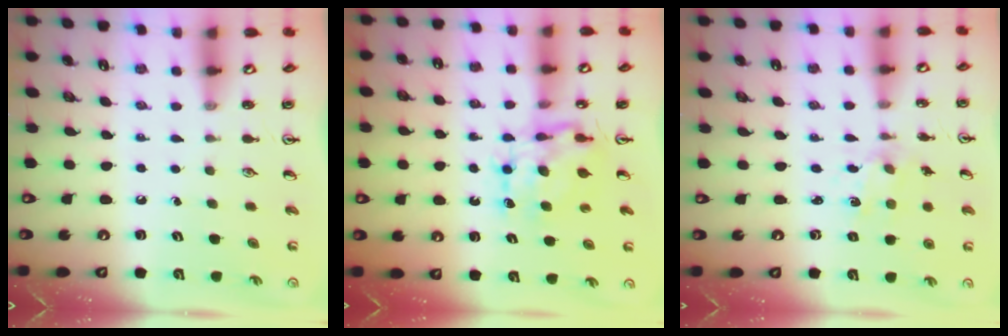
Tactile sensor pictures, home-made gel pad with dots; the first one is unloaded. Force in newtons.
{"total": 7.2, "press": 7.2, "slide": 0.5}
{"total": 1.9, "press": 1.9, "slide": 0.5}